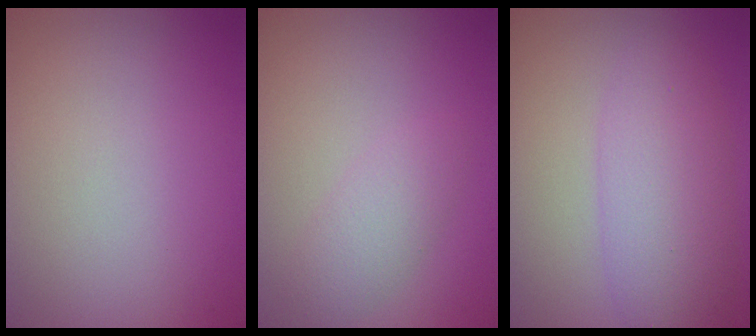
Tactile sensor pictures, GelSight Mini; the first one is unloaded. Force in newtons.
{"total": 2.1, "press": 2.1, "slide": 0.1}
{"total": 5.2, "press": 5.2, "slide": 0.2}